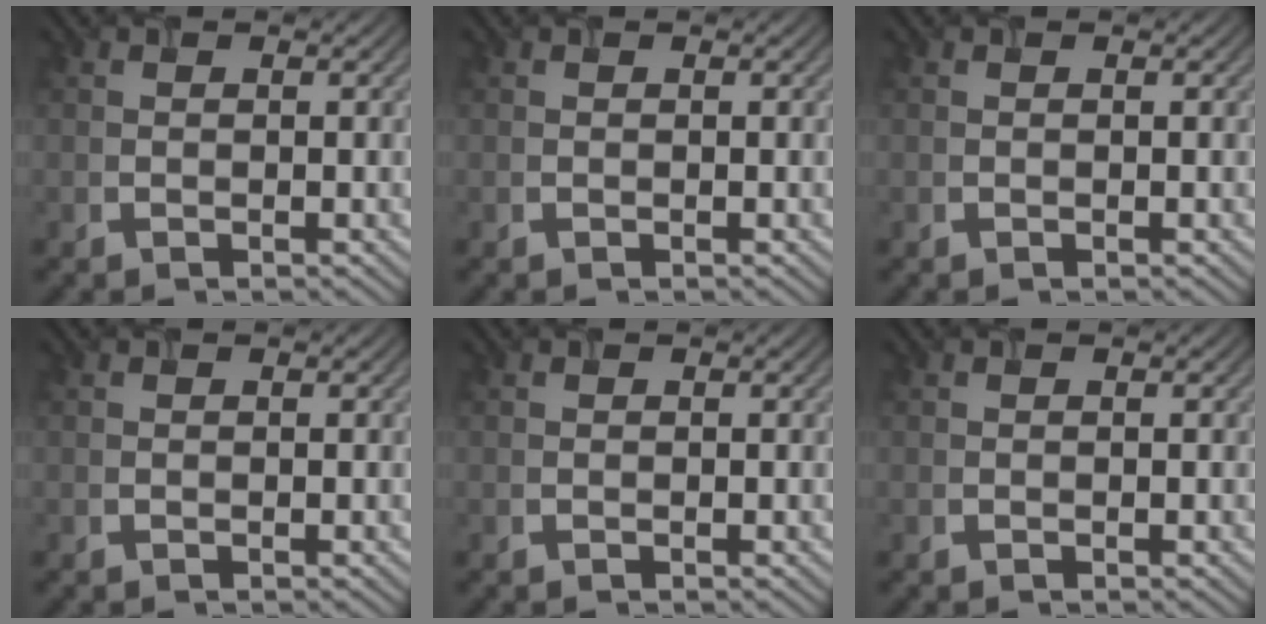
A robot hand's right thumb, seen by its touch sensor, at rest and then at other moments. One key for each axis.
{"total": 0.0}
{"total": 0.0}
{"total": 0.0}
{"total": 0.0}
{"total": 0.0}